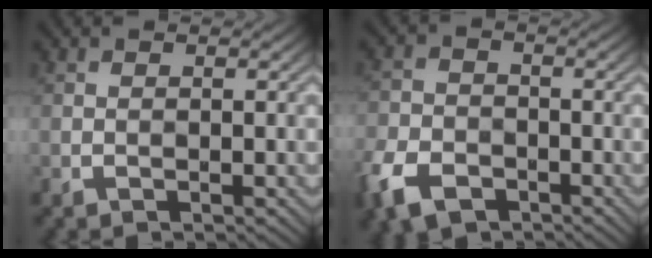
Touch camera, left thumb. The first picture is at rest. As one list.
[{"total": 7.5, "force": [-3.7, 4.9, 4.3], "torque": [-0.101, -0.019, -0.082]}]